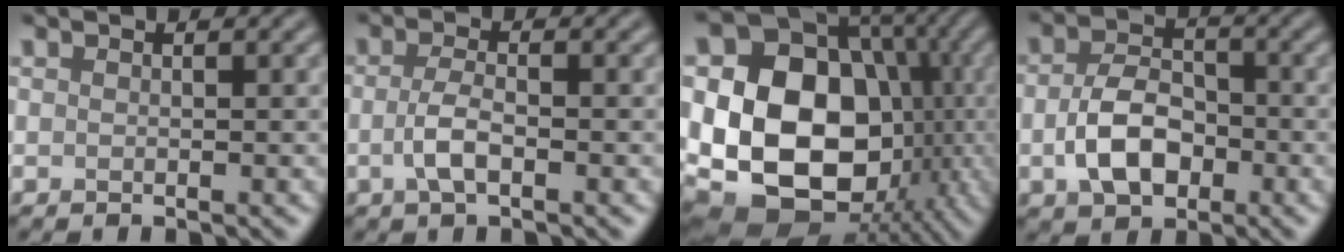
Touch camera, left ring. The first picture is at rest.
{"total": 2.7, "force": [-0.7, 0.9, 2.4], "torque": [-0.051, 0.000, -0.017]}
{"total": 18.2, "force": [-2.0, 14.3, 11.1], "torque": [-0.176, -0.016, -0.025]}
{"total": 5.4, "force": [-1.3, 3.5, 3.9], "torque": [-0.077, -0.001, -0.028]}